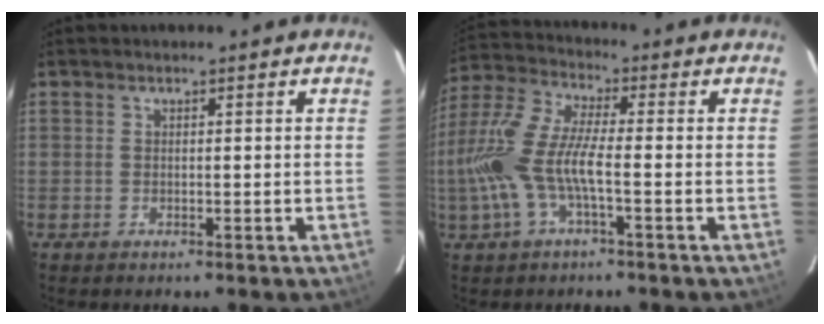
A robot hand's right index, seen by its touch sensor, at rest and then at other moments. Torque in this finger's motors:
{"motor_torque": [1.36, -0.51, 0.84, 0.21]}